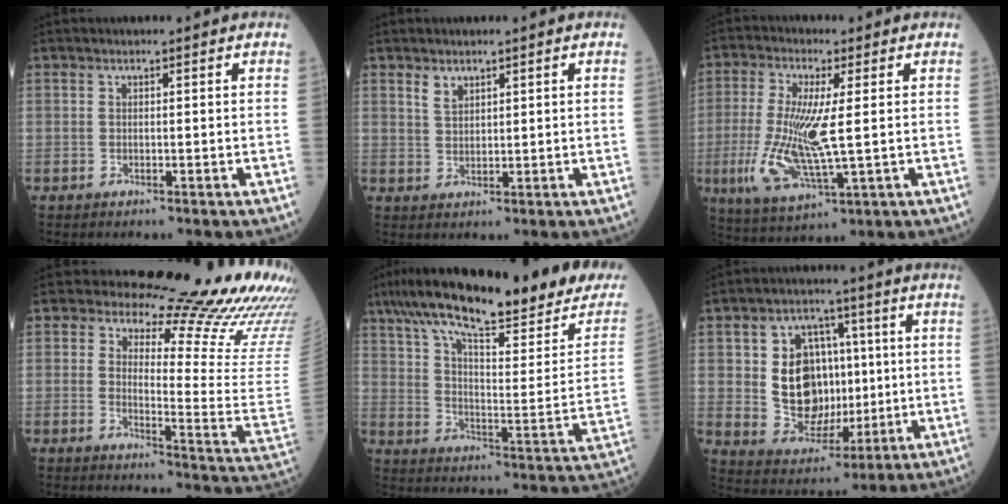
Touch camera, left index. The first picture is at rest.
{"total": 2.2, "force": [1.5, 1.2, 1.1], "torque": [-0.025, 0.004, 0.039]}
{"total": 11.2, "force": [-0.5, 2.1, 11.0], "torque": [-0.243, -0.012, 0.000]}
{"total": 21.4, "force": [19.1, 2.4, 9.4], "torque": [-0.122, -0.134, 0.209]}
{"total": 29.8, "force": [23.2, 5.3, 17.8], "torque": [-0.287, -0.013, 0.320]}
{"total": 11.7, "force": [1.3, 9.0, 7.4], "torque": [-0.145, 0.025, 0.039]}